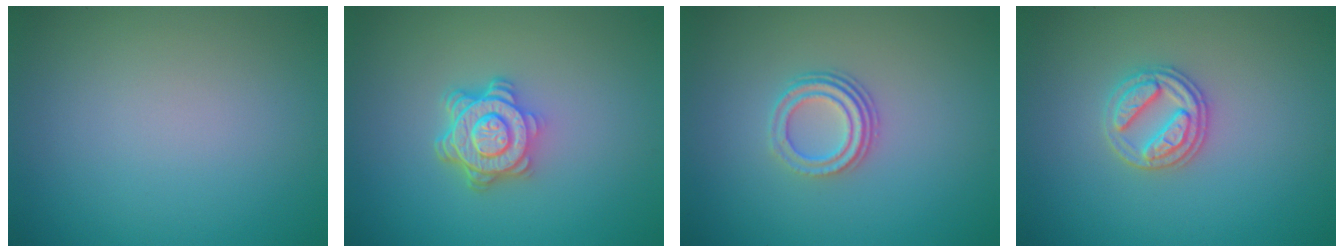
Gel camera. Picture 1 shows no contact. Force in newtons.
{"total": 4.6, "press": 3.6, "slide": 2.9}
{"total": 3.1, "press": 2.3, "slide": 2.2}
{"total": 2.8, "press": 2.7, "slide": 0.8}